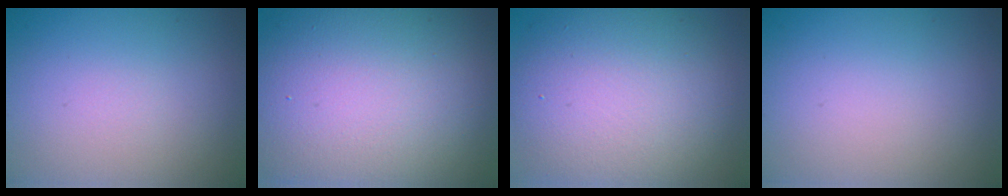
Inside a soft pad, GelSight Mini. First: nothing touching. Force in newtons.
{"total": 16.9, "press": 16.9, "slide": 0.6}
{"total": 10.2, "press": 10.2, "slide": 1.0}
{"total": 0.0}